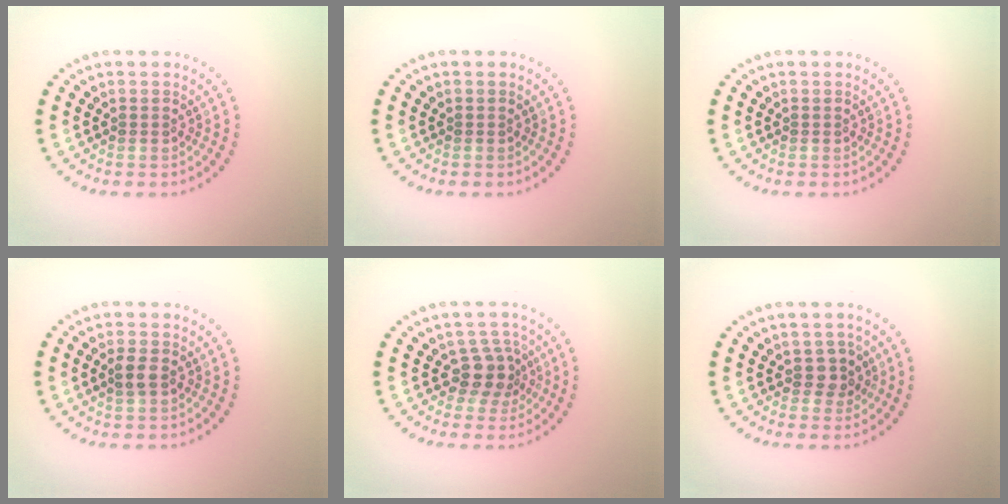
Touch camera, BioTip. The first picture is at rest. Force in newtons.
{"total": 0.0}
{"total": 0.0}
{"total": 1.7, "press": 1.6, "slide": 0.2}
{"total": 2.9, "press": 2.3, "slide": 1.8}
{"total": 1.9, "press": 1.8, "slide": 0.7}